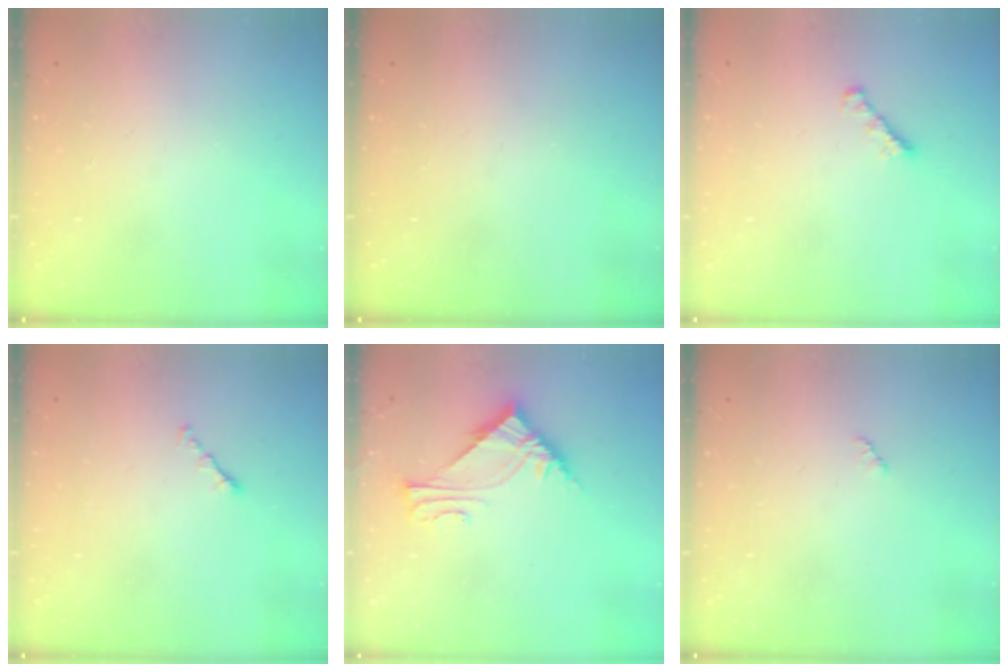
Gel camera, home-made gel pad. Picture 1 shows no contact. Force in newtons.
{"total": 0.0}
{"total": 1.8, "press": 1.7, "slide": 0.6}
{"total": 0.8, "press": 0.6, "slide": 0.4}
{"total": 6.3, "press": 6.3, "slide": 0.6}
{"total": 2.8, "press": 2.8, "slide": 0.4}